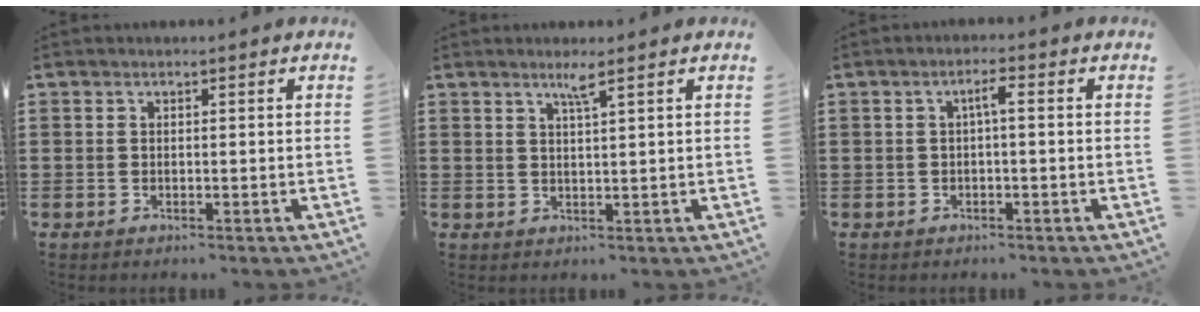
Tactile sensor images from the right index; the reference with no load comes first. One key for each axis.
{"total": 2.5, "fx": 1.7, "fy": -0.3, "fz": 1.8, "tx": -0.037, "ty": -0.005, "tz": 0.028}
{"total": 2.3, "fx": -0.1, "fy": 0.3, "fz": 2.3, "tx": -0.044, "ty": 0.005, "tz": -0.005}